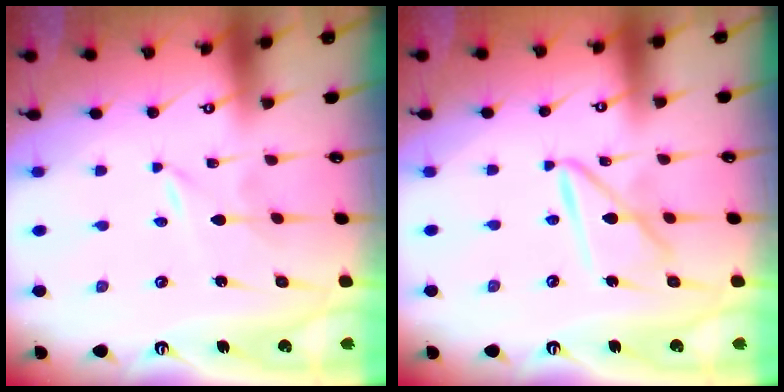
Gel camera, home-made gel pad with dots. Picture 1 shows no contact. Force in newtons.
{"total": 11.2, "press": 11.1, "slide": 1.2}